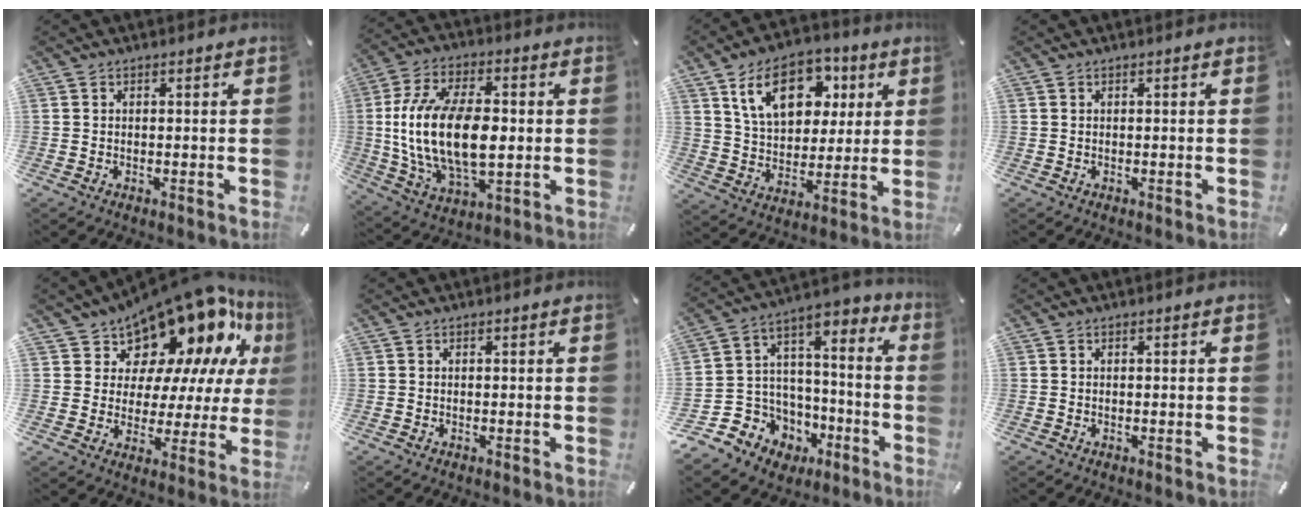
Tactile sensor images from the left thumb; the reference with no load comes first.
{"total": 18.9, "force": [0.4, 10.6, 15.7], "torque": [-0.334, -0.003, 0.004]}
{"total": 15.8, "force": [7.2, 10.6, 9.3], "torque": [-0.155, -0.009, 0.130]}
{"total": 0.0}
{"total": 16.7, "force": [13.5, 7.7, 5.9], "torque": [-0.097, -0.120, 0.231]}
{"total": 0.0}
{"total": 9.8, "force": [-1.6, 9.6, 0.6], "torque": [-0.031, -0.018, -0.013]}
{"total": 0.0}